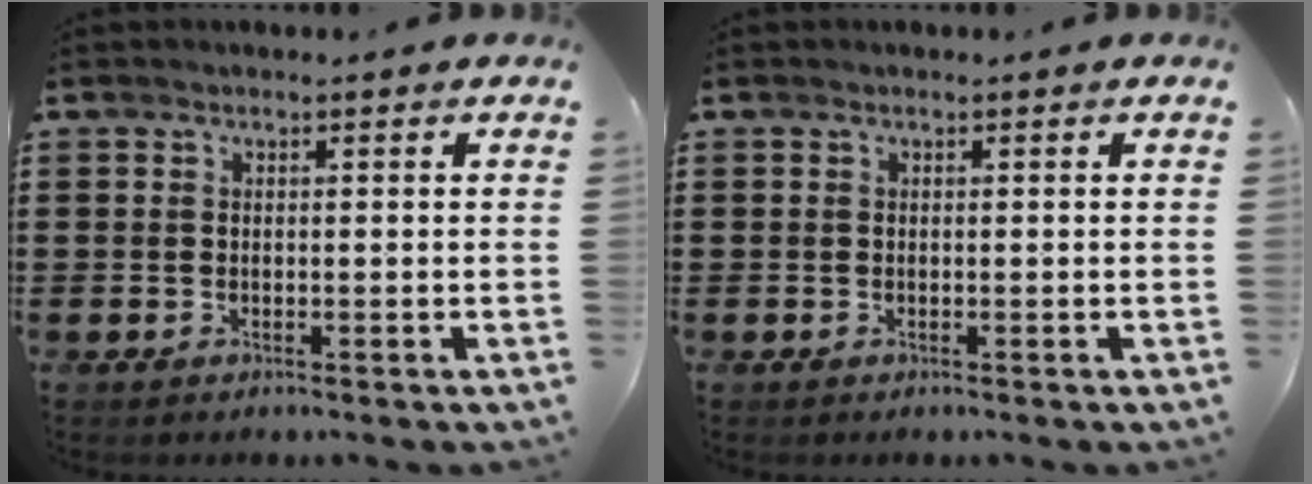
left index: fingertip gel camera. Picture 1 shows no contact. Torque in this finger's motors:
{"motor_torque": [0.00, 0.00, 0.00, 0.01]}